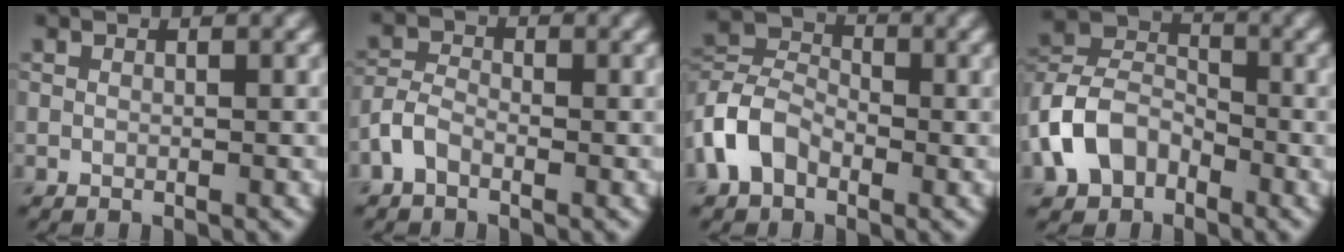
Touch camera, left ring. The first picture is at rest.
{"total": 2.3, "force": [-1.4, 1.3, 1.3], "torque": [-0.025, 0.008, -0.036]}
{"total": 5.2, "force": [-2.3, 3.6, 2.9], "torque": [-0.061, 0.009, -0.057]}
{"total": 6.5, "force": [-3.0, 4.7, 3.3], "torque": [-0.067, 0.005, -0.072]}